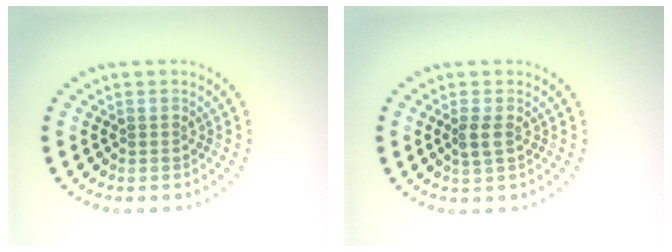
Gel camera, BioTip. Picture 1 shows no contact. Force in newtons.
{"total": 1.3, "press": 1.3, "slide": 0.3}